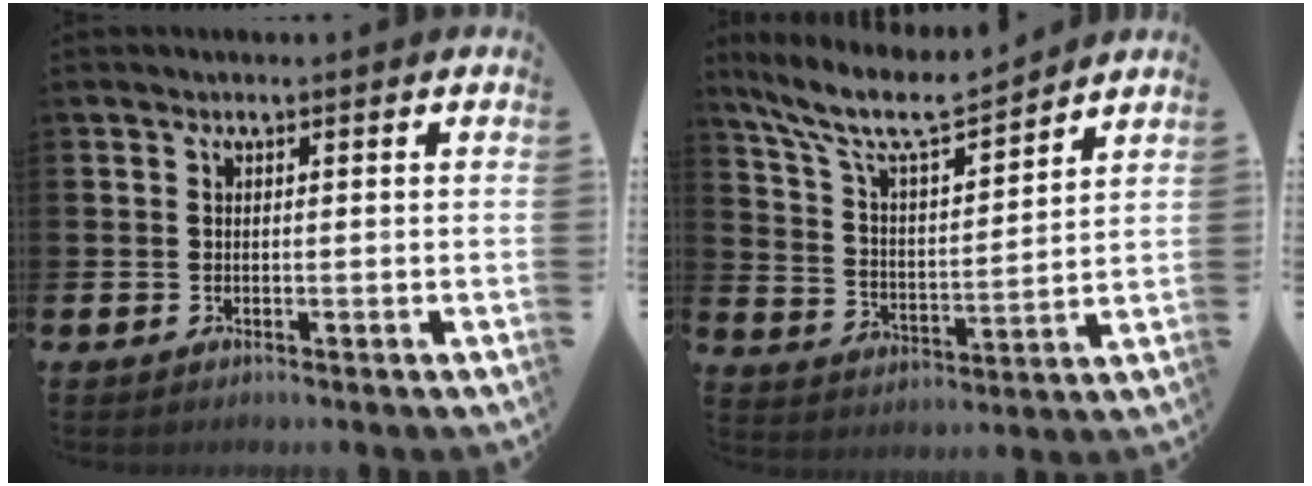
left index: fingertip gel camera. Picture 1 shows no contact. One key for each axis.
{"total": 9.3, "fx": 8.3, "fy": 1.9, "fz": 3.9, "tx": -0.111, "ty": -0.049, "tz": 0.143}